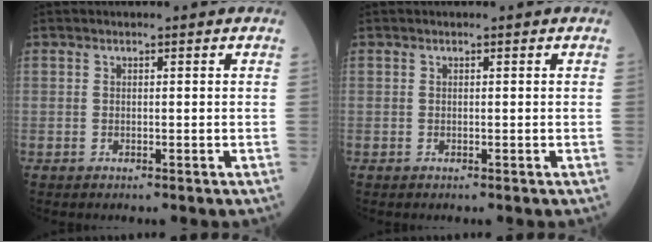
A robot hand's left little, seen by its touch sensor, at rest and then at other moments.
{"total": 0.0}